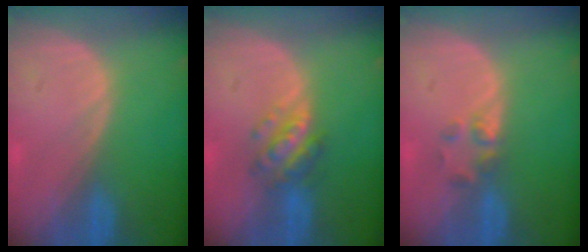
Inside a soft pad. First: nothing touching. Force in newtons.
{"total": 5.7, "press": 5.1, "slide": 2.6}
{"total": 2.3, "press": 2.2, "slide": 0.8}